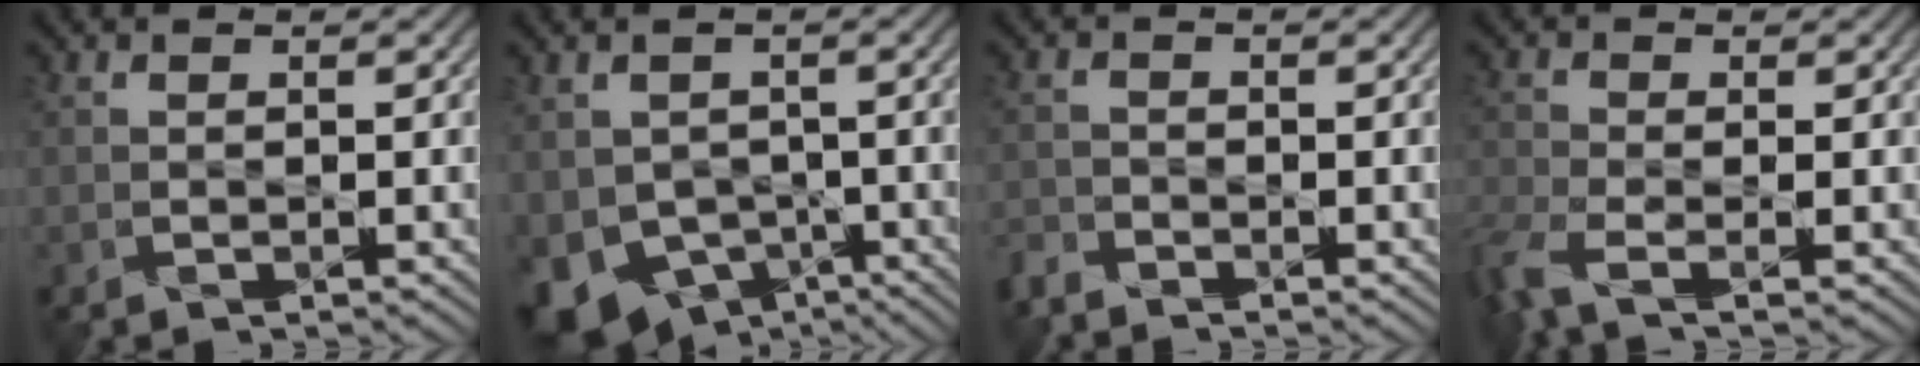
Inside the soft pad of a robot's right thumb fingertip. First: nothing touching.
{"total": 8.5, "force": [-3.5, 6.4, 4.4], "torque": [-0.106, -0.036, -0.058]}
{"total": 2.4, "force": [-2.3, 0.4, 0.4], "torque": [-0.013, -0.009, -0.057]}
{"total": 5.5, "force": [-3.2, 2.0, 4.1], "torque": [-0.103, -0.016, -0.075]}